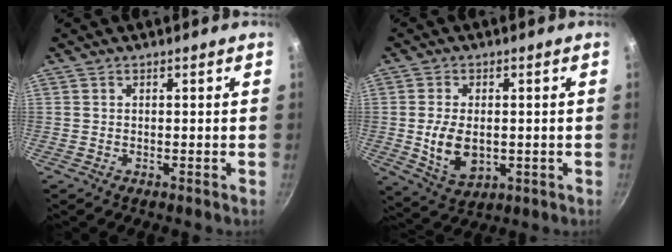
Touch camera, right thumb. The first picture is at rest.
{"total": 9.0, "force": [-0.5, 5.8, 6.9], "torque": [-0.119, -0.007, 0.005]}